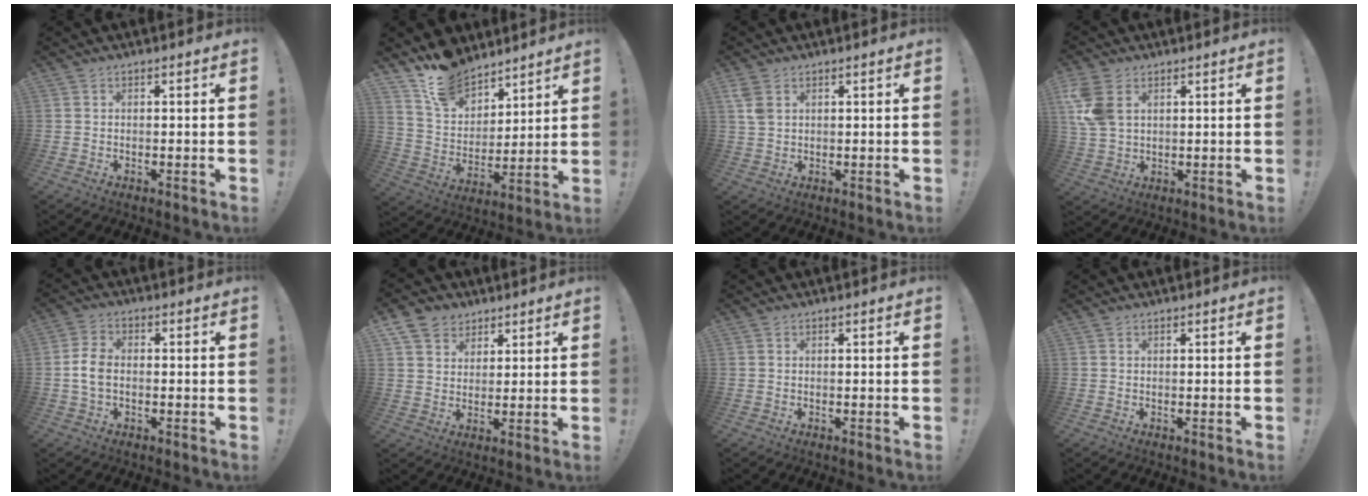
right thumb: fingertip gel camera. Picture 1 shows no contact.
{"total": 14.9, "force": [12.0, 8.0, 3.6], "torque": [-0.071, -0.089, 0.229]}
{"total": 4.2, "force": [2.0, 2.6, 2.6], "torque": [-0.044, -0.005, 0.040]}
{"total": 9.1, "force": [3.5, 6.0, 5.9], "torque": [-0.125, -0.005, 0.071]}
{"total": 5.9, "force": [-0.9, 3.8, 4.4], "torque": [-0.090, 0.010, -0.015]}
{"total": 7.6, "force": [4.6, 5.9, 1.4], "torque": [-0.021, -0.027, 0.093]}
{"total": 0.0}
{"total": 0.0}